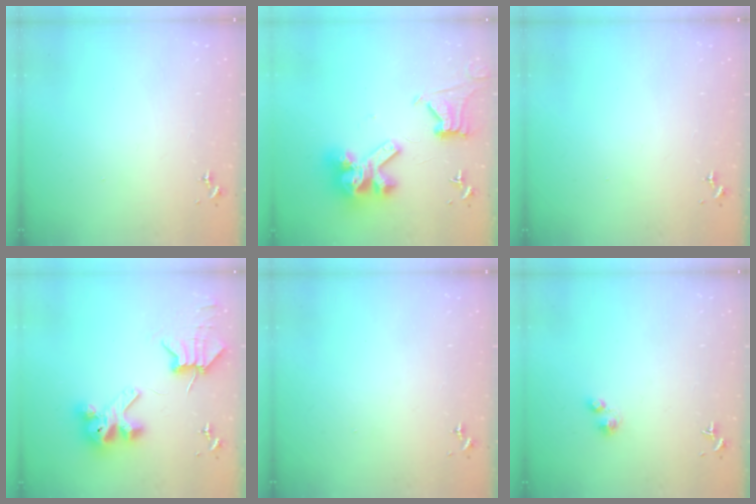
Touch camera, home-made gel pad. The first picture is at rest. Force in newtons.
{"total": 19.4, "press": 19.2, "slide": 2.4}
{"total": 0.0}
{"total": 9.0, "press": 9.0, "slide": 1.2}
{"total": 0.0}
{"total": 2.4, "press": 2.3, "slide": 0.3}